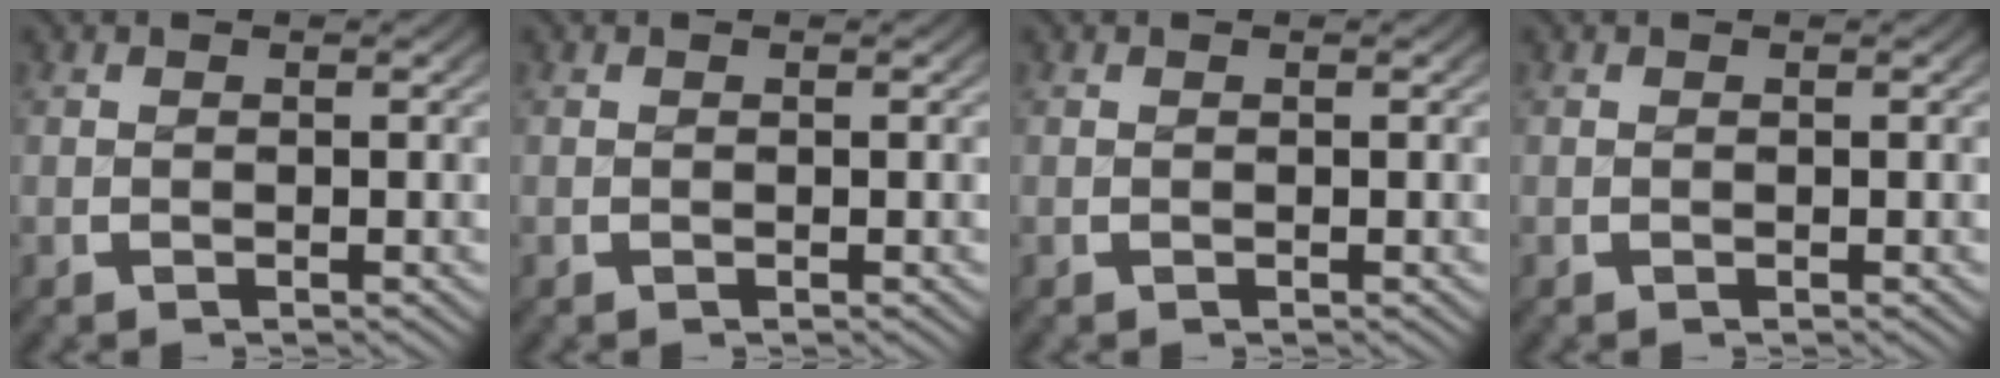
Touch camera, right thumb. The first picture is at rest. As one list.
[{"total": 0.0}, {"total": 0.0}, {"total": 0.0}]